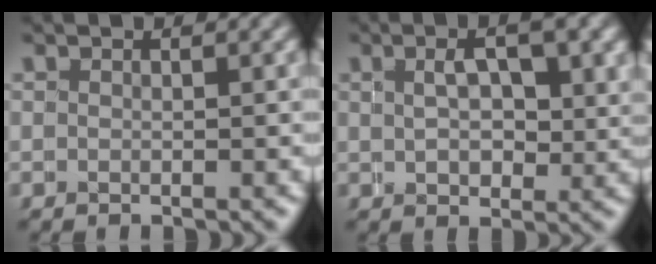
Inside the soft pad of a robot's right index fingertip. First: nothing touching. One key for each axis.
{"total": 3.6, "fx": 1.3, "fy": 1.2, "fz": 3.1, "tx": -0.036, "ty": 0.009, "tz": 0.023}